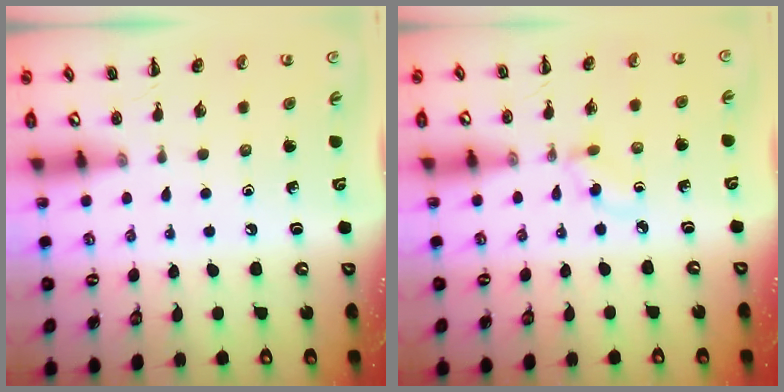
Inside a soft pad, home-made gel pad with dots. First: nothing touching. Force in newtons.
{"total": 2.9, "press": 2.6, "slide": 1.2}